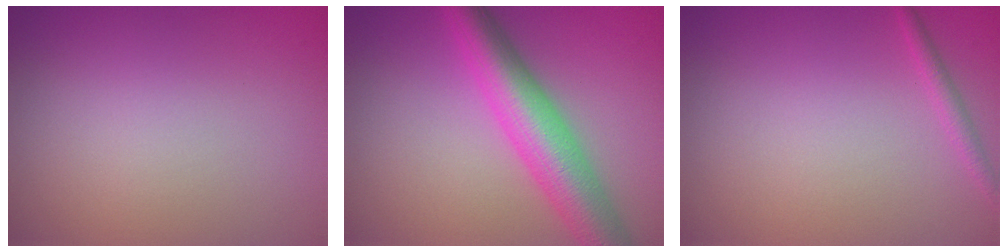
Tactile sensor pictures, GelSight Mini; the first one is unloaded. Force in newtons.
{"total": 7.2, "press": 7.2, "slide": 0.2}
{"total": 1.1, "press": 1.1, "slide": 0.0}